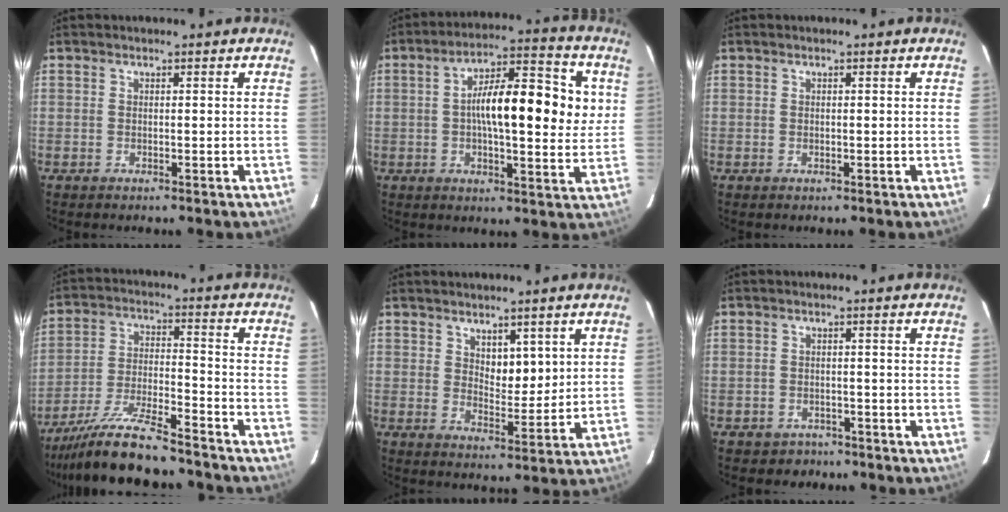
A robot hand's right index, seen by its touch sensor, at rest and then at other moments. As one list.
[{"total": 15.7, "force": [2.5, 5.4, 14.6], "torque": [-0.235, 0.023, 0.028]}, {"total": 0.0}, {"total": 15.7, "force": [-13.8, 2.1, 7.2], "torque": [-0.151, -0.023, -0.233]}, {"total": 5.3, "force": [2.9, 3.0, 3.3], "torque": [-0.043, -0.007, 0.051]}, {"total": 4.0, "force": [-2.7, 2.9, 0.2], "torque": [-0.014, 0.012, -0.036]}]